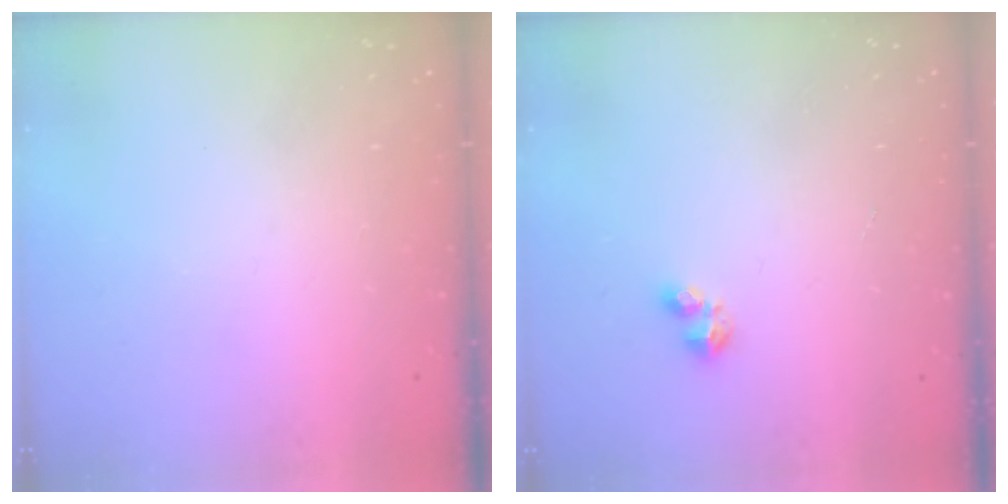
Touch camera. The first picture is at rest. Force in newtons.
{"total": 3.3, "press": 3.2, "slide": 0.7}